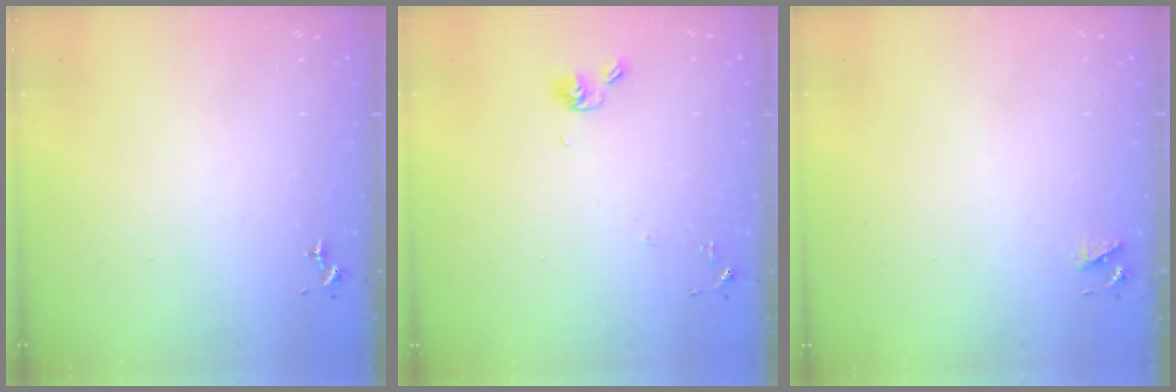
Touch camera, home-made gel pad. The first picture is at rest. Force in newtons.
{"total": 7.1, "press": 6.8, "slide": 2.1}
{"total": 4.1, "press": 4.0, "slide": 0.7}